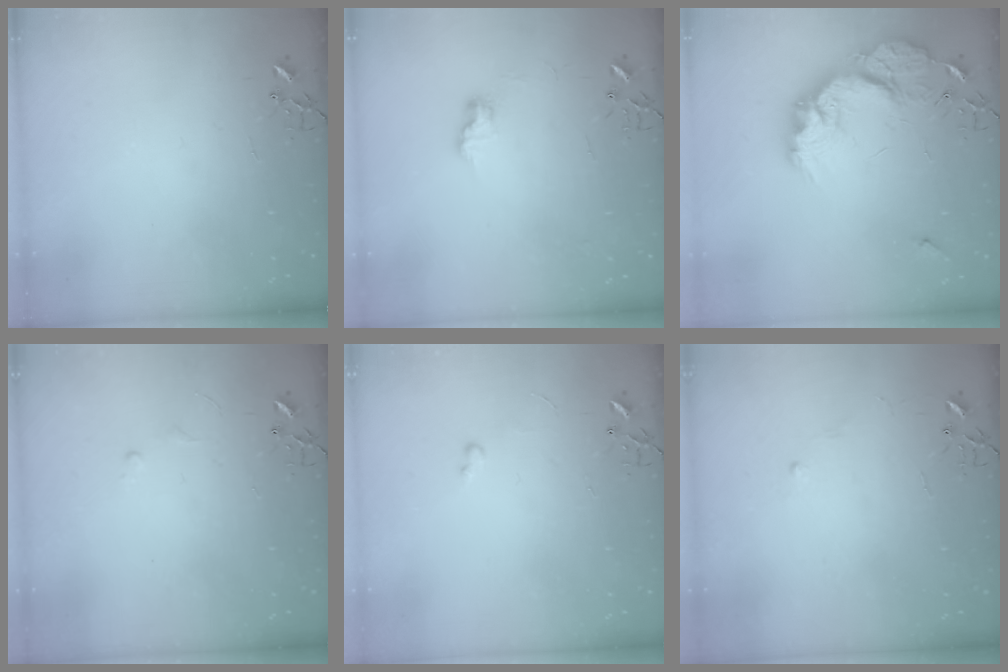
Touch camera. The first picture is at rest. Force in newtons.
{"total": 7.6, "press": 7.5, "slide": 0.4}
{"total": 19.6, "press": 19.6, "slide": 1.3}
{"total": 3.4, "press": 3.4, "slide": 0.5}
{"total": 2.6, "press": 2.6, "slide": 0.4}
{"total": 4.4, "press": 4.4, "slide": 0.6}